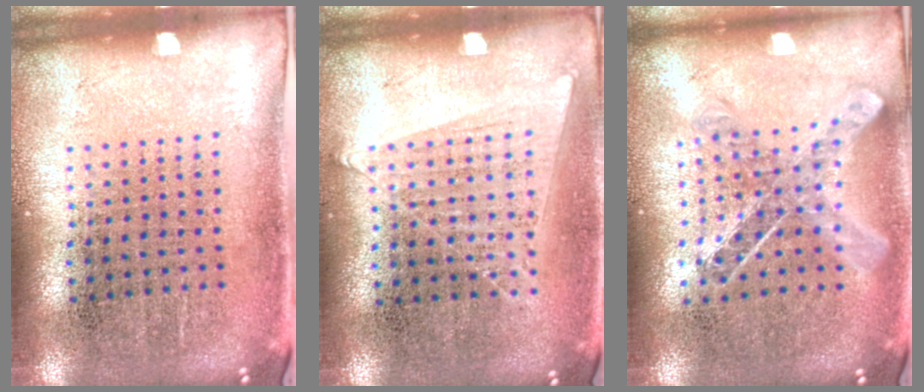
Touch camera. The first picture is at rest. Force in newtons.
{"total": 1.1, "press": 1.0, "slide": 0.4}
{"total": 1.0, "press": 1.0, "slide": 0.1}